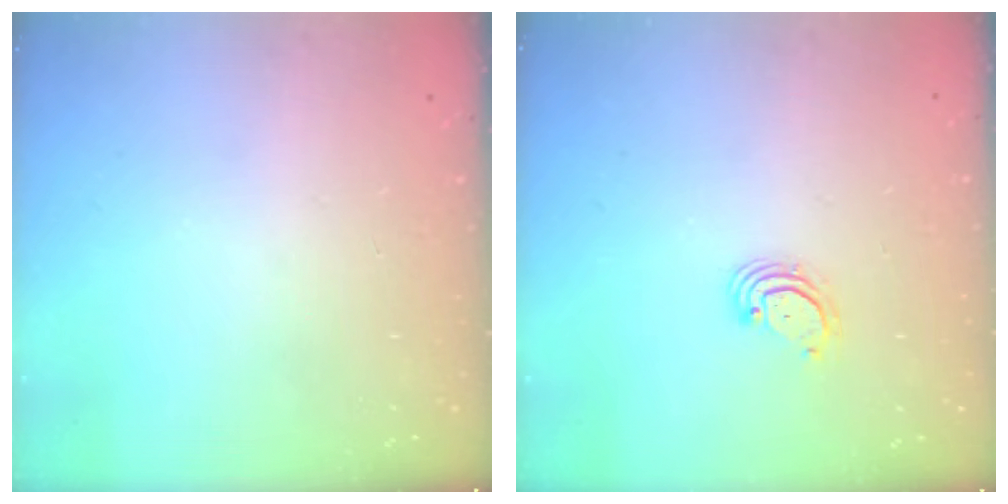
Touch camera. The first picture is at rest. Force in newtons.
{"total": 3.0, "press": 3.0, "slide": 0.3}